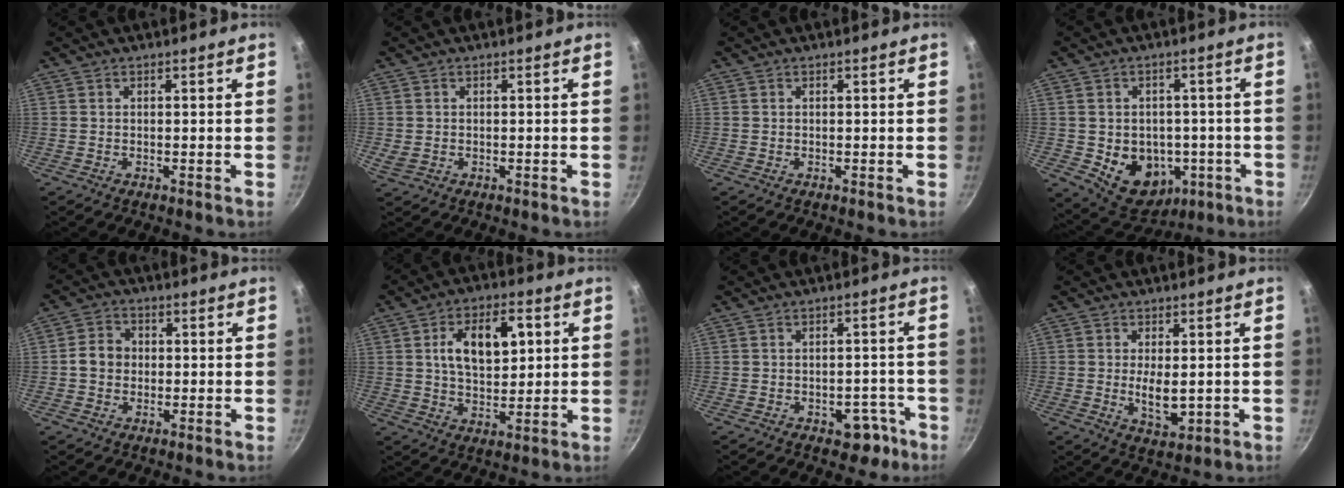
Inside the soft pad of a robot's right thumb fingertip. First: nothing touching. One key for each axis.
{"total": 1.6, "fx": -0.2, "fy": 1.3, "fz": 1.0, "tx": -0.031, "ty": 0.001, "tz": 0.002}
{"total": 0.0}
{"total": 12.4, "fx": -3.1, "fy": 9.5, "fz": 7.3, "tx": -0.075, "ty": 0.014, "tz": -0.024}
{"total": 5.1, "fx": -0.3, "fy": 4.4, "fz": 2.6, "tx": -0.036, "ty": 0.015, "tz": -0.011}
{"total": 12.4, "fx": 3.0, "fy": 6.9, "fz": 9.8, "tx": -0.139, "ty": 0.001, "tz": 0.050}
{"total": 5.2, "fx": -2.9, "fy": 3.4, "fz": 2.7, "tx": -0.006, "ty": 0.030, "tz": -0.033}
{"total": 5.5, "fx": -0.3, "fy": 2.8, "fz": 4.7, "tx": -0.073, "ty": -0.010, "tz": 0.002}